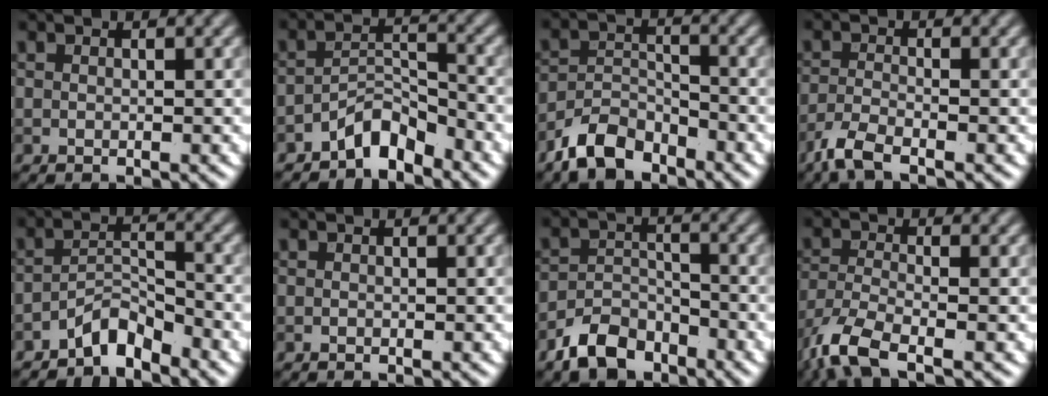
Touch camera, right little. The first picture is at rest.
{"total": 3.5, "force": [-3.0, 1.1, 1.5], "torque": [-0.021, 0.015, -0.060]}
{"total": 5.1, "force": [-4.1, 2.2, 2.1], "torque": [-0.035, -0.002, -0.085]}
{"total": 3.1, "force": [-2.4, 0.7, 1.9], "torque": [-0.045, -0.008, -0.060]}
{"total": 3.2, "force": [-2.8, 0.8, 1.2], "torque": [-0.018, 0.014, -0.057]}
{"total": 0.0}
{"total": 4.8, "force": [-3.7, 2.5, 1.9], "torque": [-0.030, 0.000, -0.074]}
{"total": 6.4, "force": [-4.4, 2.0, 4.2], "torque": [-0.094, -0.015, -0.099]}